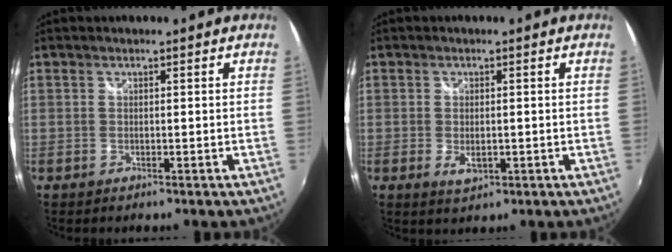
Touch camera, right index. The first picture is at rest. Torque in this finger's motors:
{"motor_torque": [0.05, 0.08, 0.22, 0.03]}